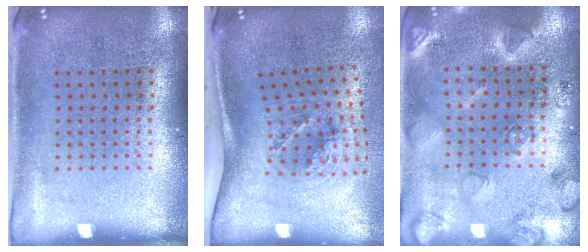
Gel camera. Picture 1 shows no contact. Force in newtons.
{"total": 1.9, "press": 1.3, "slide": 1.4}
{"total": 2.5, "press": 2.5, "slide": 0.1}